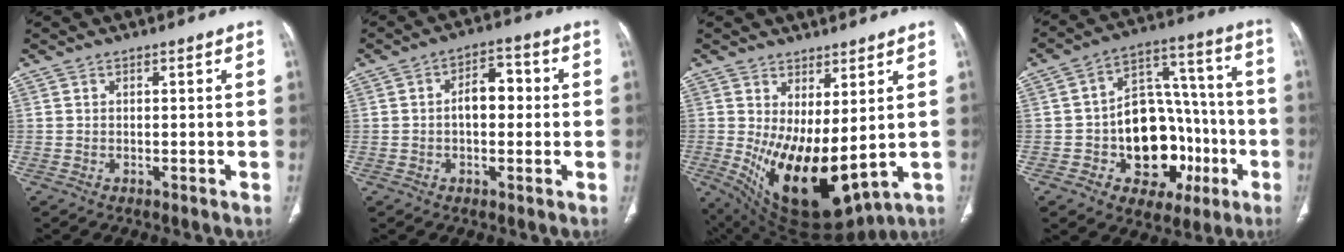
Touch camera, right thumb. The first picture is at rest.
{"total": 6.6, "force": [0.1, 4.1, 5.2], "torque": [-0.057, 0.024, -0.006]}
{"total": 15.8, "force": [0.5, 7.1, 14.1], "torque": [-0.238, -0.036, 0.041]}
{"total": 19.9, "force": [-5.2, 13.9, 13.3], "torque": [-0.134, 0.051, -0.063]}